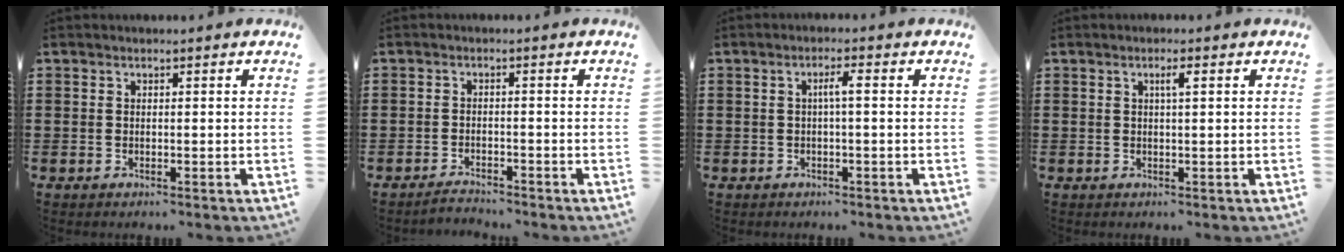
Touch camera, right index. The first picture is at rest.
{"total": 2.0, "force": [-2.0, 0.2, -0.1], "torque": [-0.005, 0.003, -0.043]}
{"total": 2.4, "force": [0.0, 0.1, 2.4], "torque": [-0.046, 0.002, -0.003]}
{"total": 1.7, "force": [0.6, 0.1, 1.6], "torque": [-0.033, 0.002, 0.008]}